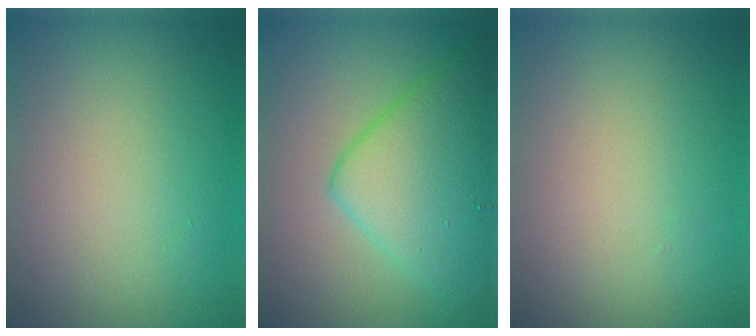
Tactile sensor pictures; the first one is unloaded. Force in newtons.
{"total": 7.5, "press": 7.5, "slide": 0.2}
{"total": 0.0}